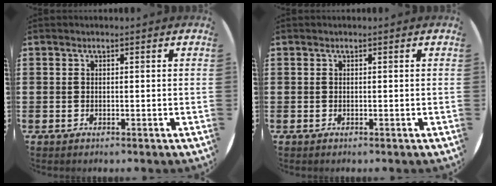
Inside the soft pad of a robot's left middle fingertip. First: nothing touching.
{"total": 0.0}